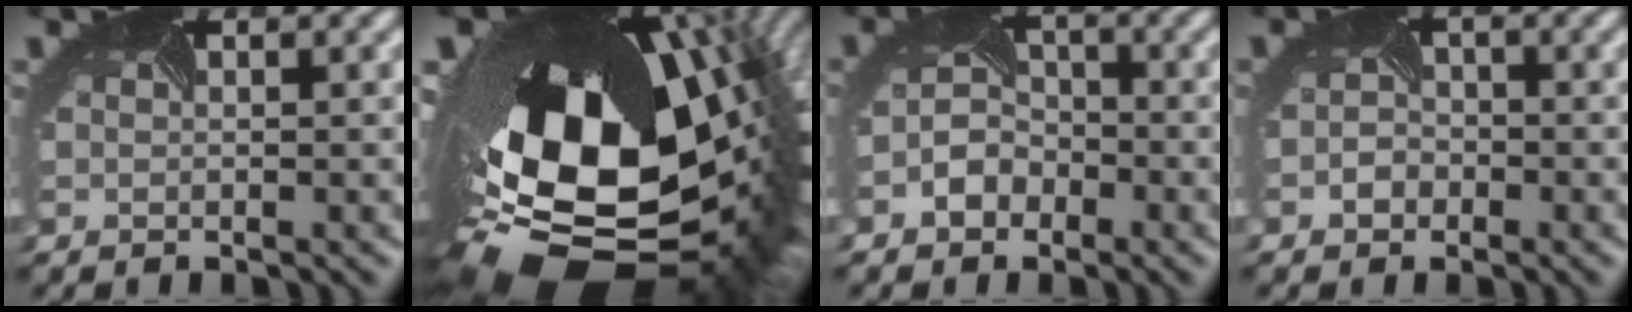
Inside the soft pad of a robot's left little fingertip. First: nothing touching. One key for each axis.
{"total": 20.4, "fx": -2.6, "fy": 13.0, "fz": 15.6, "tx": -0.275, "ty": -0.083, "tz": -0.013}
{"total": 2.6, "fx": -1.6, "fy": 1.9, "fz": 0.9, "tx": -0.020, "ty": 0.002, "tz": -0.031}
{"total": 1.2, "fx": -0.8, "fy": 0.9, "fz": 0.2, "tx": -0.009, "ty": -0.002, "tz": -0.018}